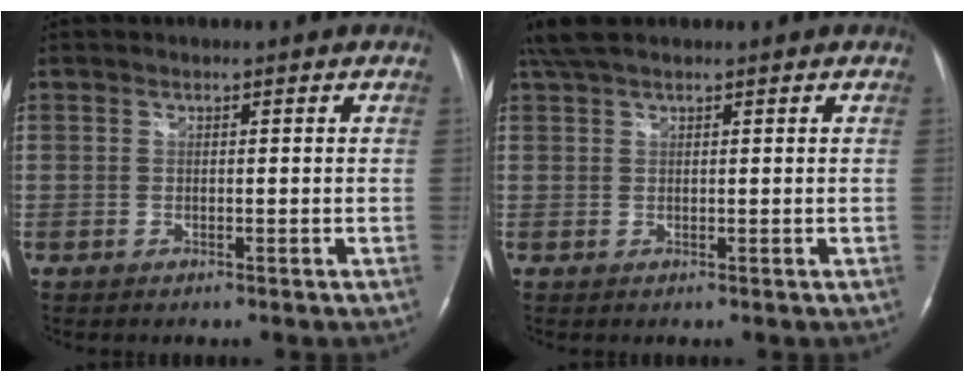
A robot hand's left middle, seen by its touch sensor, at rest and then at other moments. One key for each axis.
{"total": 4.2, "fx": 3.3, "fy": 1.0, "fz": 2.3, "tx": -0.054, "ty": 0.028, "tz": 0.065}